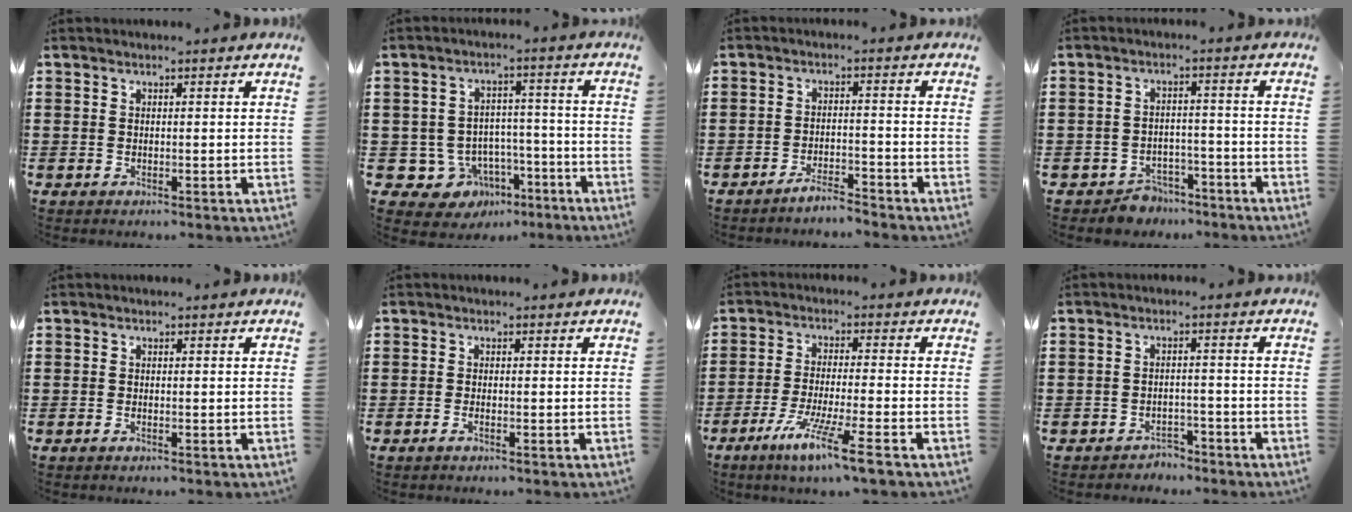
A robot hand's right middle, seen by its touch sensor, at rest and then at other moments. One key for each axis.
{"total": 6.0, "fx": -3.4, "fy": 4.8, "fz": 1.4, "tx": -0.044, "ty": 0.018, "tz": -0.061}
{"total": 3.0, "fx": -2.9, "fy": 0.0, "fz": 0.7, "tx": -0.014, "ty": 0.004, "tz": -0.059}
{"total": 3.4, "fx": -3.3, "fy": 1.1, "fz": -0.1, "tx": -0.007, "ty": 0.005, "tz": -0.070}
{"total": 0.0}
{"total": 0.8, "fx": -0.4, "fy": 0.1, "fz": 0.6, "tx": -0.012, "ty": -0.003, "tz": -0.008}
{"total": 7.6, "fx": -5.4, "fy": -0.3, "fz": 5.3, "tx": -0.104, "ty": -0.013, "tz": -0.103}
{"total": 2.4, "fx": -2.4, "fy": 0.5, "fz": -0.1, "tx": -0.008, "ty": 0.002, "tz": -0.052}